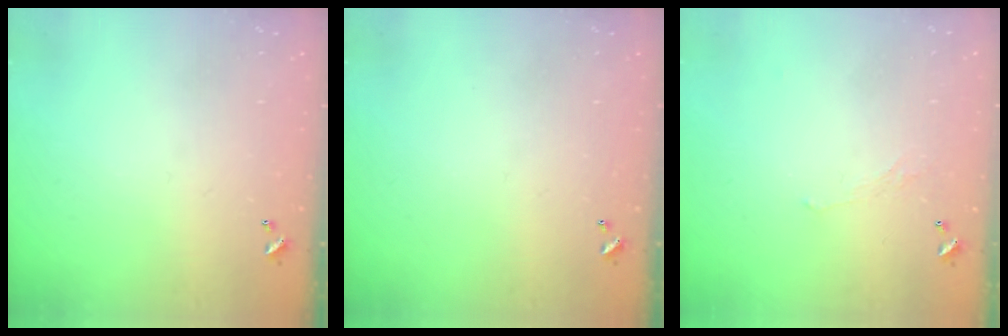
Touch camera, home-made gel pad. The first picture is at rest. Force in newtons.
{"total": 0.0}
{"total": 0.6, "press": 0.2, "slide": 0.6}